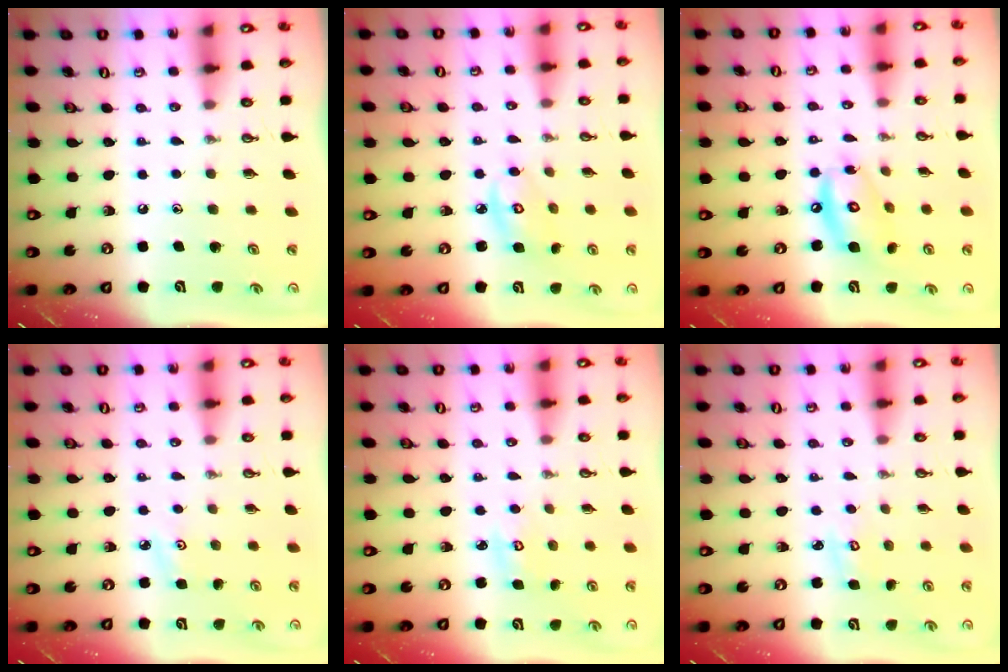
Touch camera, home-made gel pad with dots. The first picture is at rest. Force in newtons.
{"total": 5.5, "press": 5.5, "slide": 0.2}
{"total": 12.1, "press": 12.1, "slide": 1.0}
{"total": 3.3, "press": 3.2, "slide": 0.3}
{"total": 3.8, "press": 3.7, "slide": 0.3}
{"total": 2.9, "press": 2.9, "slide": 0.2}